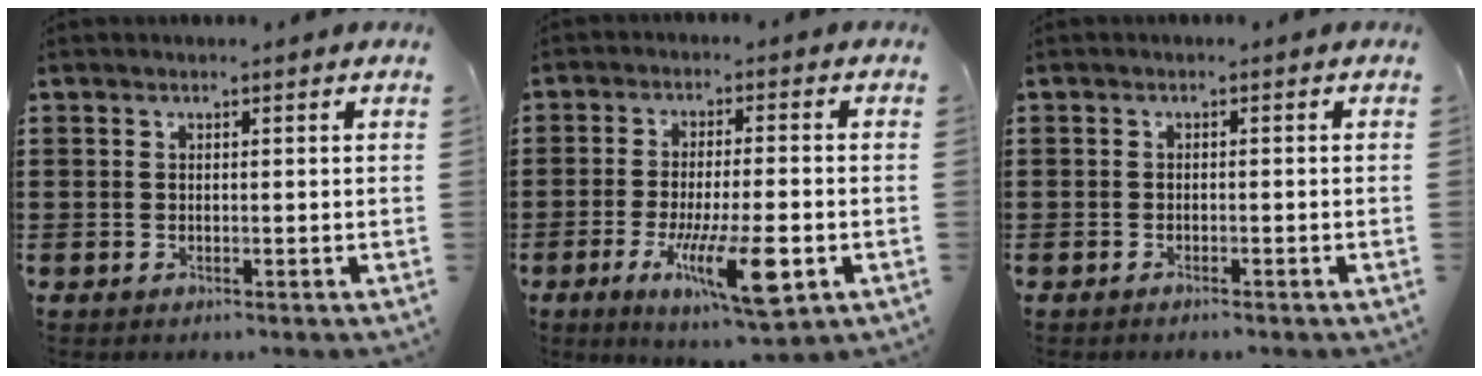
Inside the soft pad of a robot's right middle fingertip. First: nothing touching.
{"total": 10.5, "force": [-3.6, 2.6, 9.5], "torque": [-0.180, -0.010, -0.059]}
{"total": 0.6, "force": [-0.5, 0.0, 0.3], "torque": [-0.008, -0.002, -0.010]}